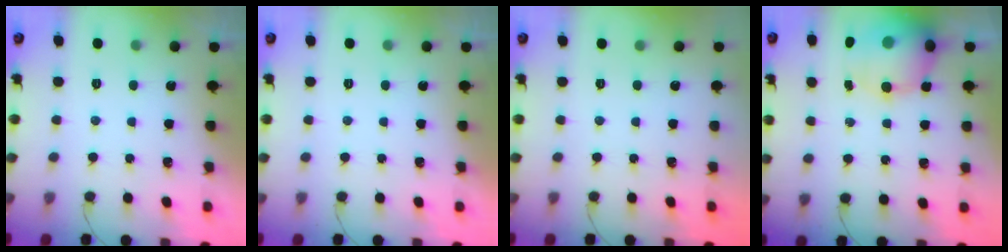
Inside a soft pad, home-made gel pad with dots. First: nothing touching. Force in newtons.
{"total": 0.0}
{"total": 0.0}
{"total": 16.3, "press": 15.9, "slide": 3.8}